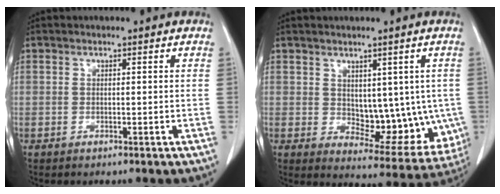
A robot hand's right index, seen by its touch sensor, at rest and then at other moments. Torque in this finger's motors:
{"motor_torque": [0.27, -0.01, 0.07, 0.01]}